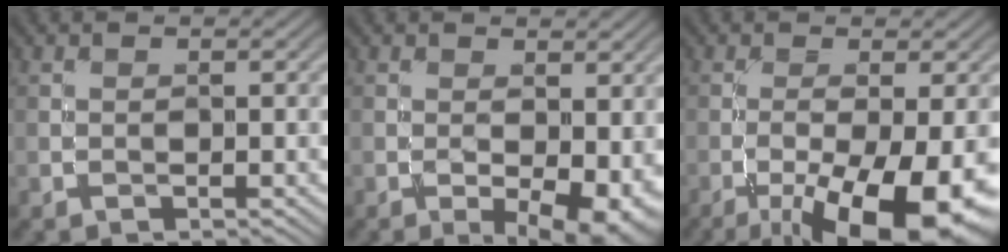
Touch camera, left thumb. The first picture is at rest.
{"total": 6.3, "force": [-1.5, 2.8, 5.4], "torque": [-0.084, -0.020, -0.011]}
{"total": 14.1, "force": [-7.0, 4.1, 11.5], "torque": [-0.190, -0.023, -0.098]}